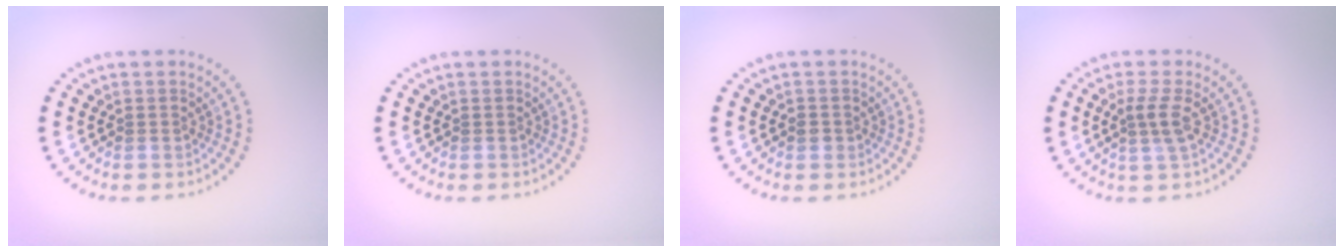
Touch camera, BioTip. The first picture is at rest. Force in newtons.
{"total": 0.0}
{"total": 1.0, "press": 0.9, "slide": 0.4}
{"total": 2.0, "press": 1.7, "slide": 1.2}